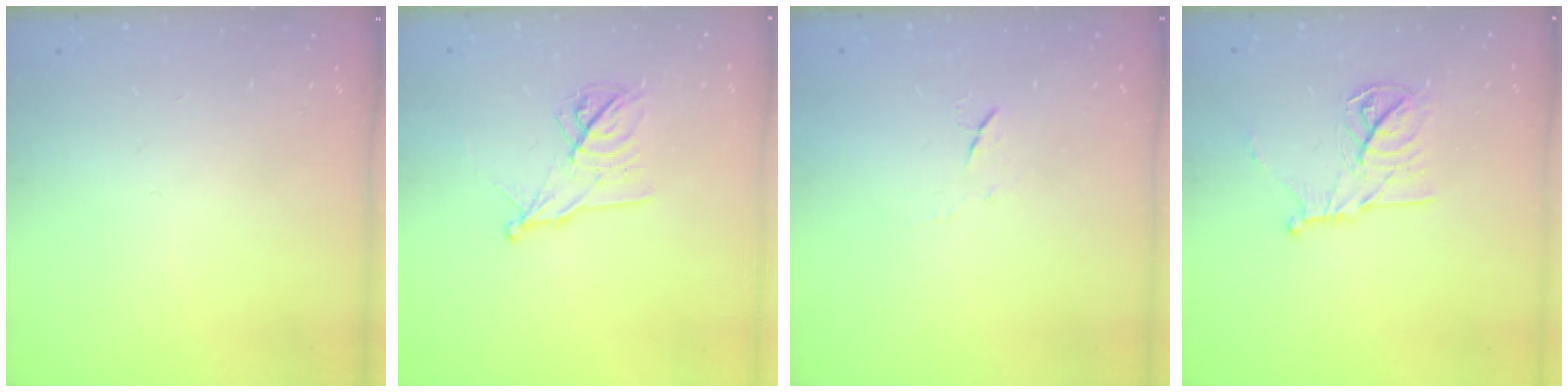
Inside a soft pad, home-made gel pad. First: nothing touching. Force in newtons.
{"total": 11.3, "press": 11.3, "slide": 0.5}
{"total": 4.6, "press": 4.6, "slide": 0.7}
{"total": 12.4, "press": 12.4, "slide": 0.2}